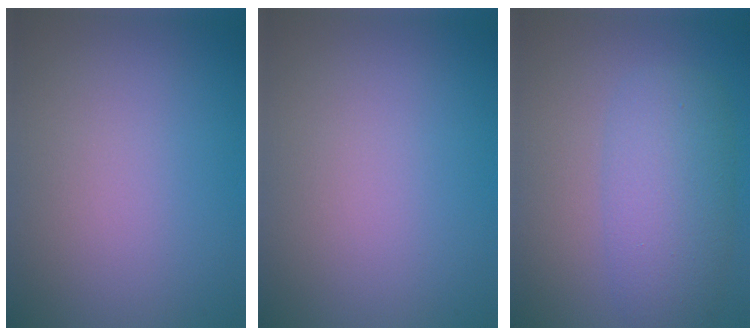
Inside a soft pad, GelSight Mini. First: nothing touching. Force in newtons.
{"total": 0.0}
{"total": 5.5, "press": 5.5, "slide": 0.1}